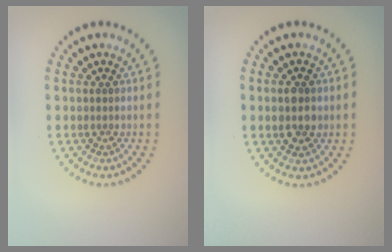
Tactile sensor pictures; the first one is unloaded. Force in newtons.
{"total": 2.8, "press": 2.8, "slide": 0.1}